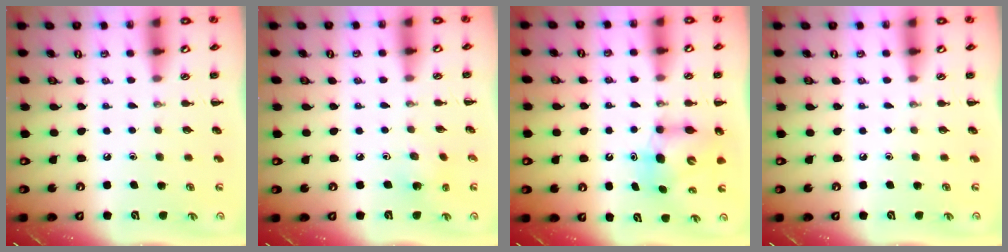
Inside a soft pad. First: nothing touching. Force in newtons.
{"total": 2.7, "press": 2.5, "slide": 0.9}
{"total": 7.3, "press": 7.2, "slide": 1.4}
{"total": 0.0}